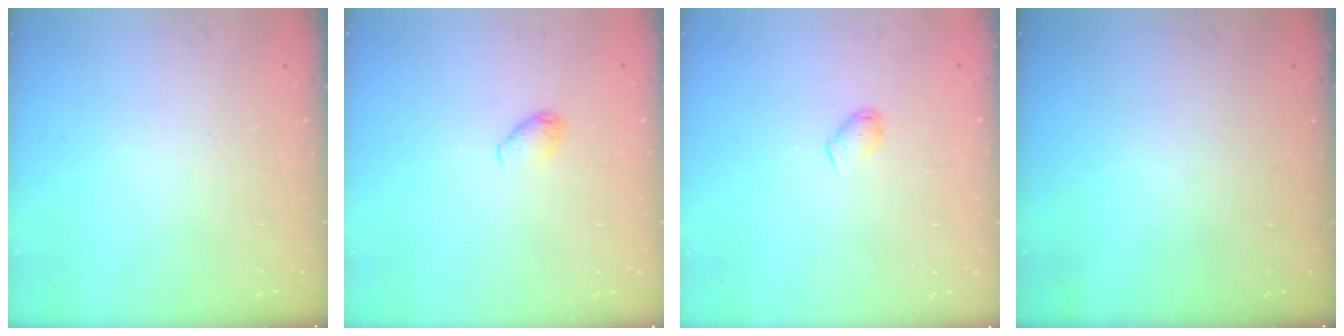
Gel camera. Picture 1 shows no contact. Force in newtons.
{"total": 5.0, "press": 4.9, "slide": 0.9}
{"total": 5.3, "press": 5.2, "slide": 0.7}
{"total": 0.0}